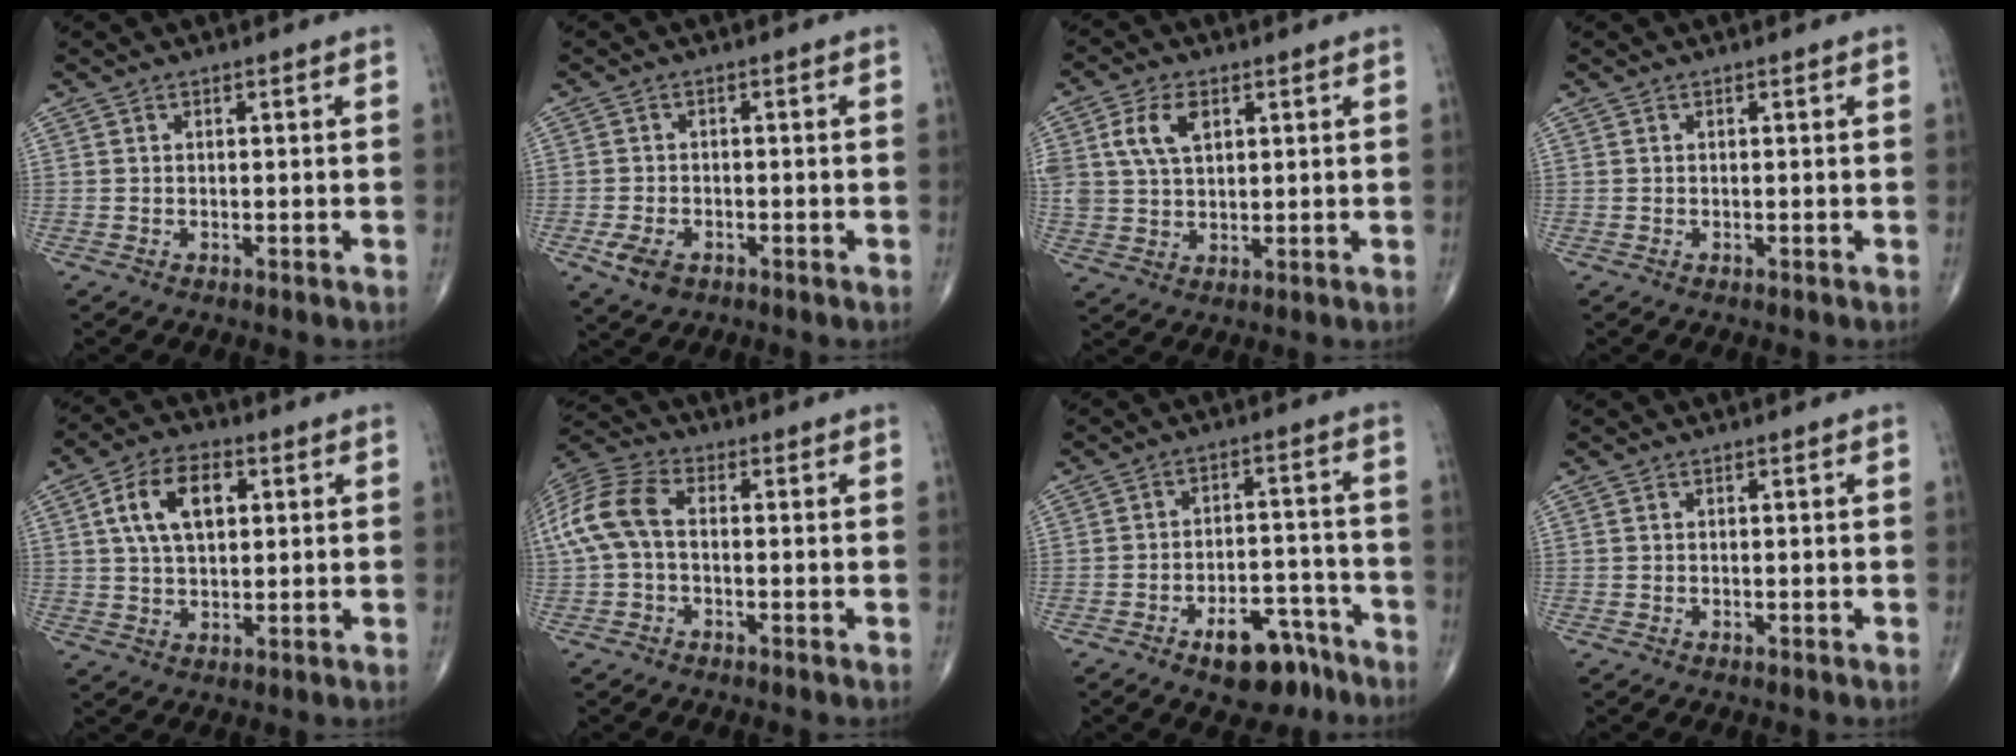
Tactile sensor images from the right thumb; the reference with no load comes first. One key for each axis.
{"total": 4.5, "fx": -2.0, "fy": 2.9, "fz": 2.8, "tx": -0.057, "ty": 0.001, "tz": -0.032}
{"total": 7.7, "fx": 2.8, "fy": 4.6, "fz": 5.4, "tx": -0.105, "ty": -0.003, "tz": 0.056}
{"total": 0.0}
{"total": 10.4, "fx": 2.9, "fy": 6.0, "fz": 8.0, "tx": -0.134, "ty": 0.006, "tz": 0.050}
{"total": 10.8, "fx": 0.0, "fy": 6.5, "fz": 8.6, "tx": -0.193, "ty": 0.030, "tz": -0.006}
{"total": 10.3, "fx": -6.6, "fy": 5.2, "fz": 6.0, "tx": -0.060, "ty": 0.057, "tz": -0.093}
{"total": 0.0}